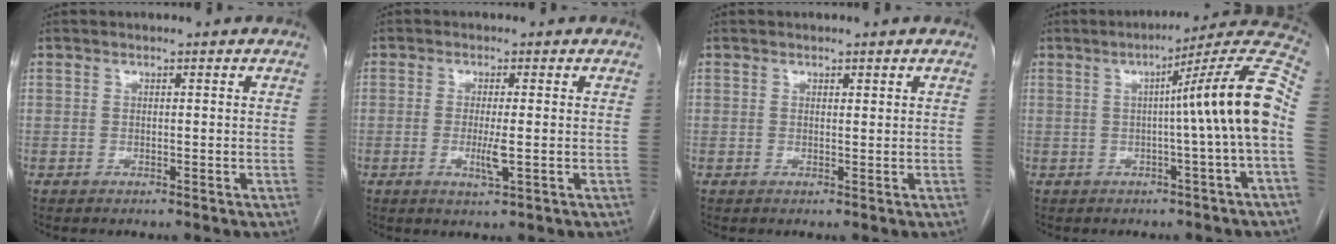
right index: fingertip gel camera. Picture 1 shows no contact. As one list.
[{"total": 3.1, "force": [-0.6, 0.3, 3.0], "torque": [-0.061, -0.007, -0.009]}, {"total": 0.5, "force": [0.4, 0.2, 0.3], "torque": [-0.006, -0.003, 0.005]}, {"total": 14.0, "force": [-0.4, -1.9, 13.9], "torque": [-0.175, 0.027, -0.012]}]